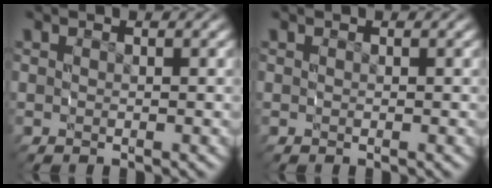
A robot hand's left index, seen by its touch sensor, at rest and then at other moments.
{"total": 0.0}